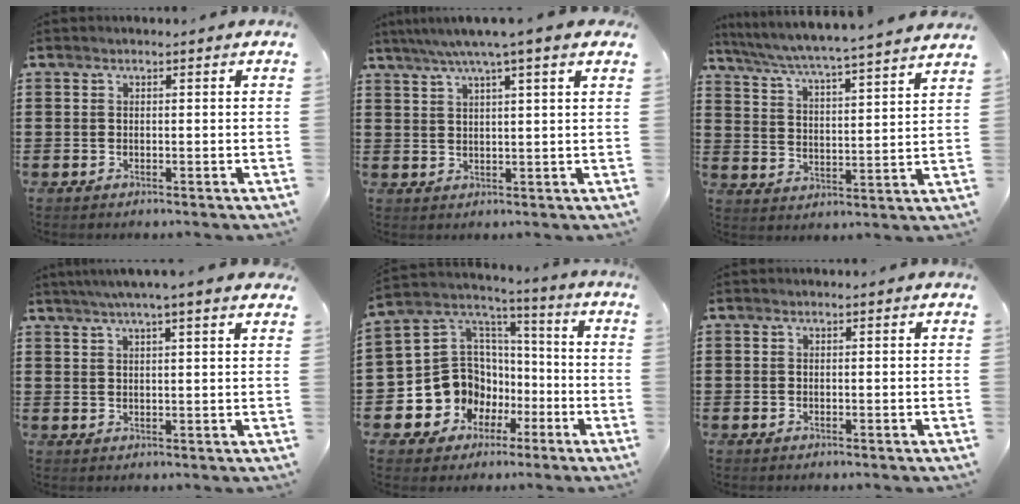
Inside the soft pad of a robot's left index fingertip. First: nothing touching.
{"total": 4.7, "force": [3.2, -0.3, 3.4], "torque": [-0.074, -0.006, 0.054]}
{"total": 4.4, "force": [4.1, -1.0, 1.3], "torque": [-0.049, -0.039, 0.061]}
{"total": 3.6, "force": [2.9, -0.4, 2.1], "torque": [-0.049, -0.001, 0.050]}
{"total": 11.8, "force": [-4.3, 10.6, 2.9], "torque": [-0.110, 0.002, -0.071]}
{"total": 0.0}